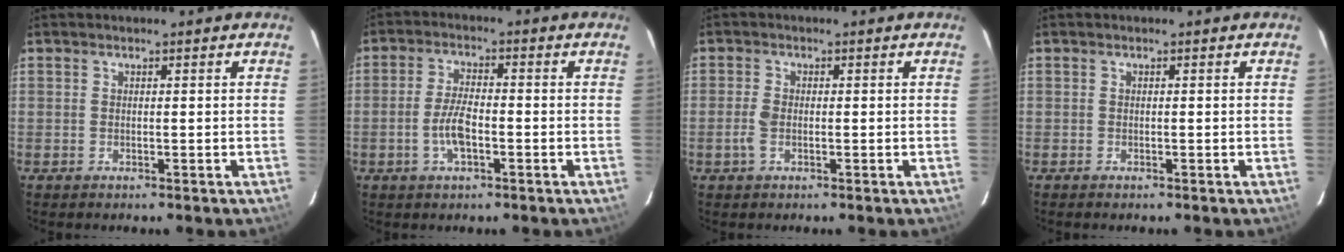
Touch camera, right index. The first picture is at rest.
{"total": 5.7, "force": [-2.0, 2.1, 5.0], "torque": [-0.104, 0.003, -0.037]}
{"total": 2.5, "force": [-0.7, 1.3, 2.0], "torque": [-0.049, 0.001, -0.017]}
{"total": 0.0}